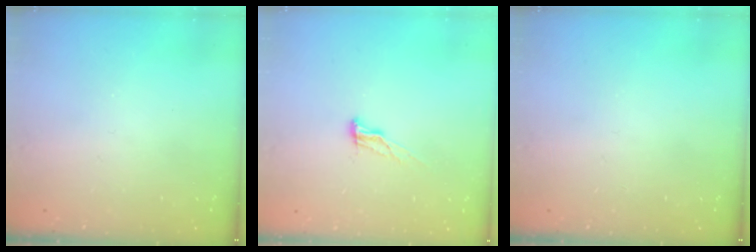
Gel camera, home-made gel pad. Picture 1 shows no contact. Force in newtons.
{"total": 6.2, "press": 6.1, "slide": 0.7}
{"total": 0.0}